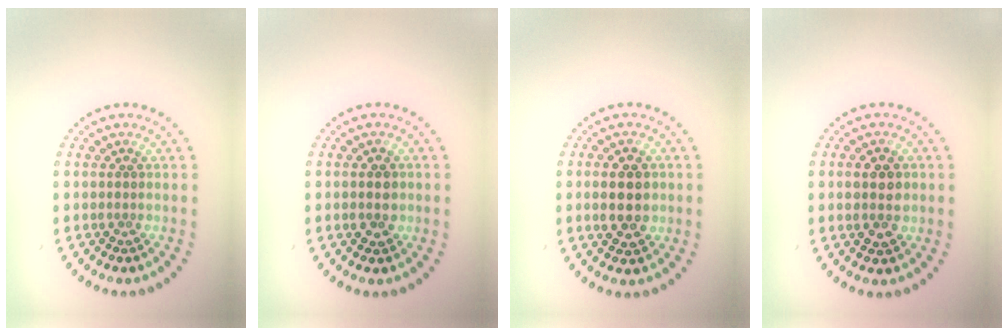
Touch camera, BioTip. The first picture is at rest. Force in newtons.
{"total": 2.2, "press": 2.2, "slide": 0.1}
{"total": 4.7, "press": 4.7, "slide": 0.3}
{"total": 2.7, "press": 2.7, "slide": 0.1}